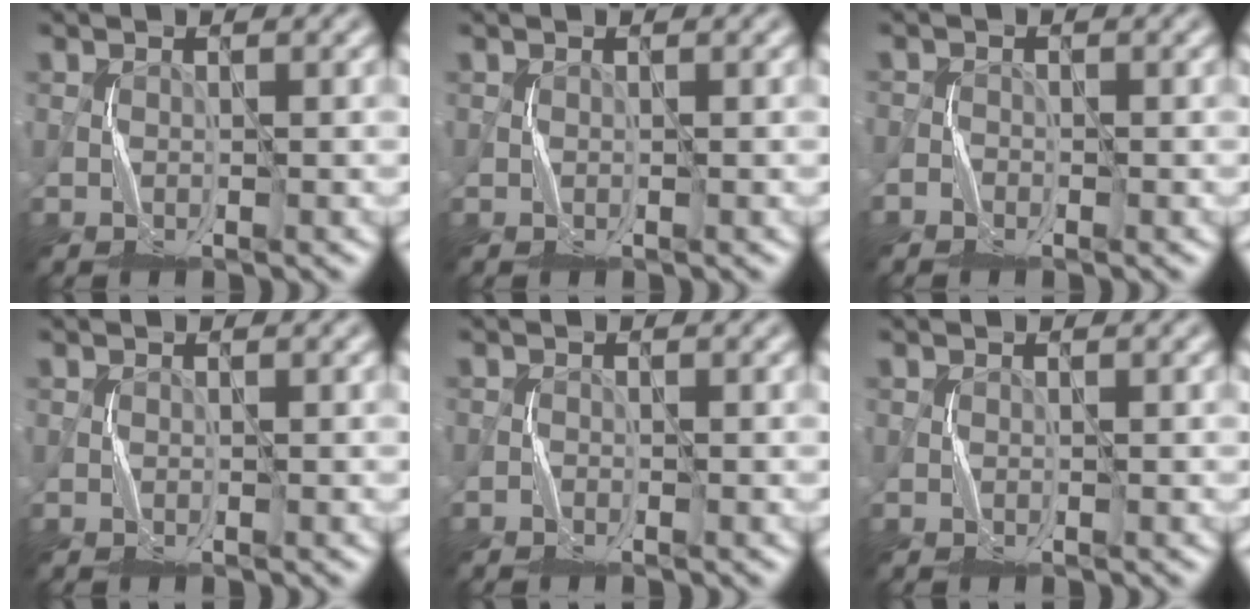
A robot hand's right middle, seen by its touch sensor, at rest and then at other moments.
{"total": 0.0}
{"total": 1.3, "force": [-1.1, 0.7, 0.1], "torque": [0.001, 0.004, -0.023]}
{"total": 0.0}
{"total": 0.9, "force": [-0.8, 0.2, 0.0], "torque": [0.003, 0.004, -0.016]}
{"total": 0.0}